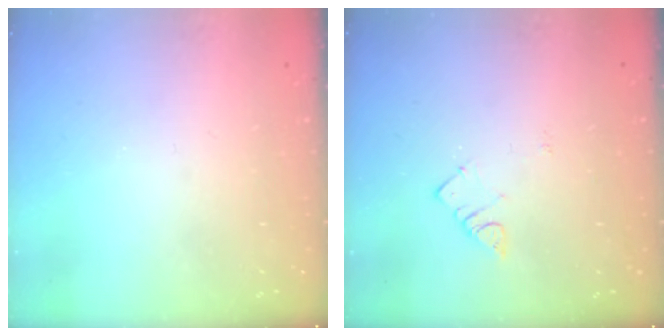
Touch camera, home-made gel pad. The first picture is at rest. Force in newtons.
{"total": 3.2, "press": 3.1, "slide": 0.4}